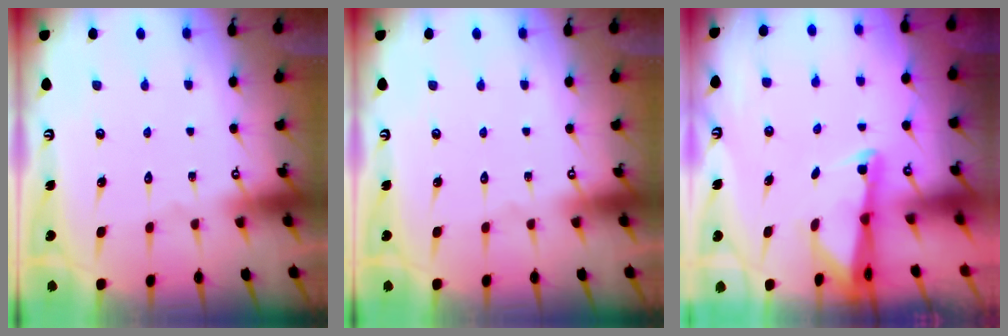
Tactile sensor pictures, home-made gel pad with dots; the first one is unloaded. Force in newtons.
{"total": 0.0}
{"total": 1.8, "press": 1.8, "slide": 0.3}